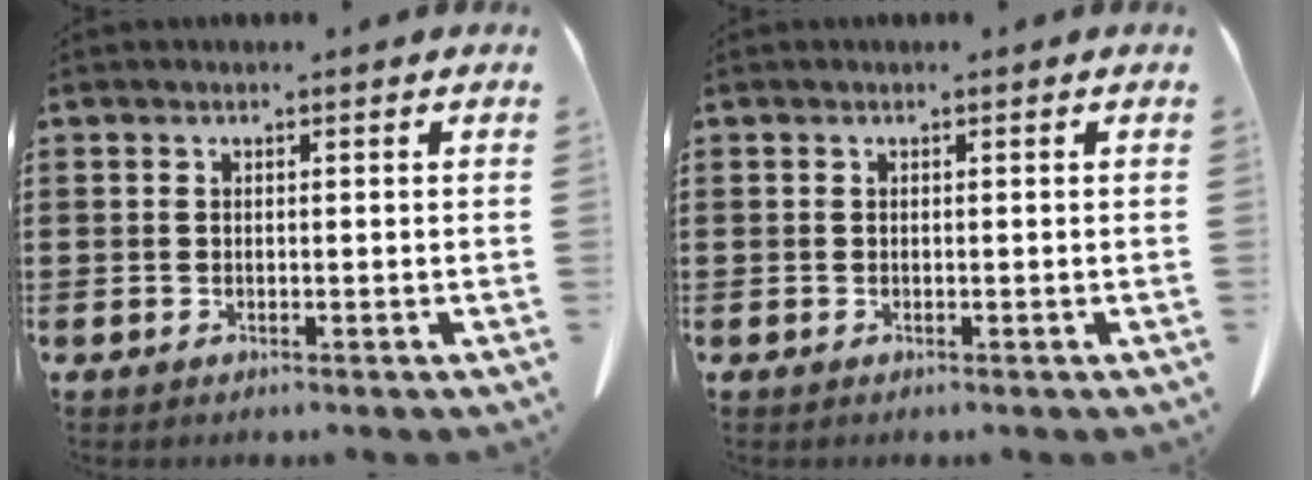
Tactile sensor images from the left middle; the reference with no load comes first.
{"total": 0.0}